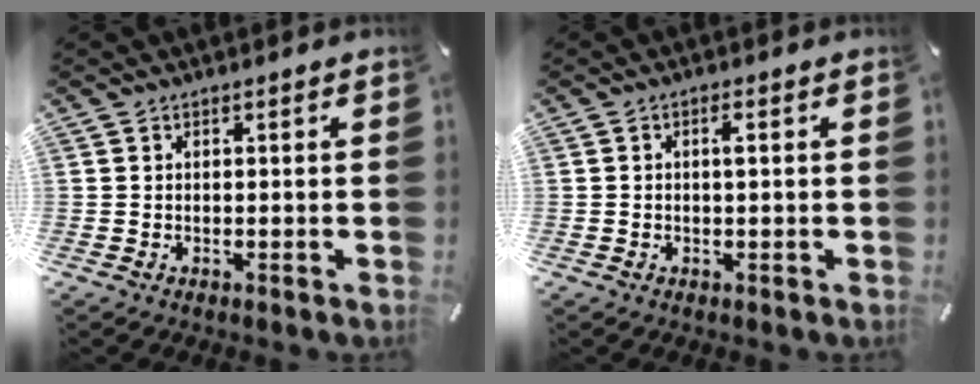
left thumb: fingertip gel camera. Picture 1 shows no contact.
{"total": 1.6, "force": [0.1, 0.4, 1.5], "torque": [-0.030, 0.003, 0.001]}